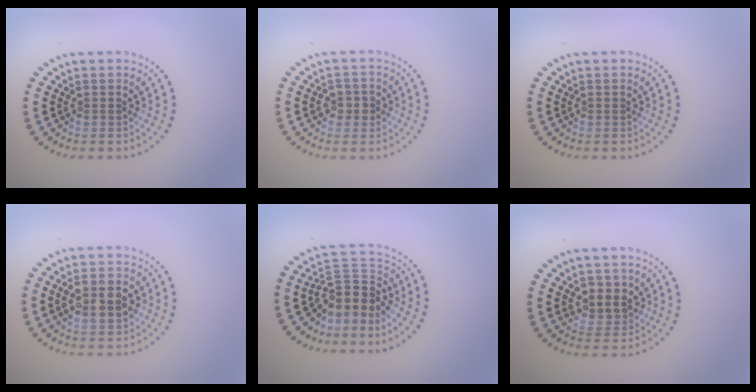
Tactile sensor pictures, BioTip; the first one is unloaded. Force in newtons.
{"total": 1.8, "press": 1.8, "slide": 0.1}
{"total": 0.0}
{"total": 4.3, "press": 4.3, "slide": 0.4}
{"total": 3.9, "press": 3.0, "slide": 2.5}
{"total": 3.0, "press": 2.7, "slide": 1.2}